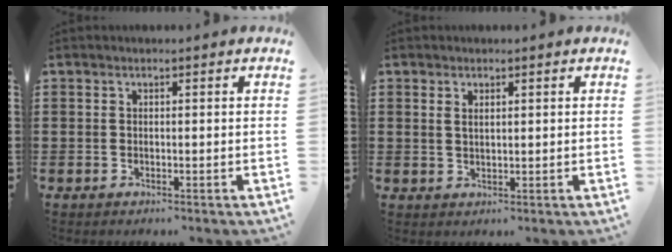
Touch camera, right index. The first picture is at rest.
{"total": 1.2, "force": [0.8, 0.6, 0.7], "torque": [-0.016, 0.004, 0.014]}